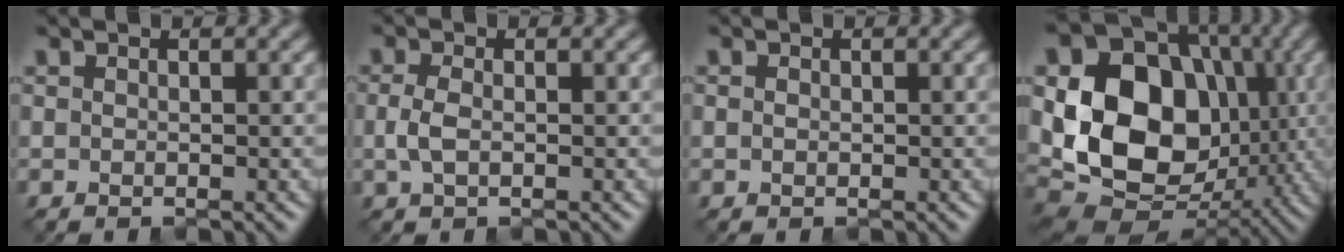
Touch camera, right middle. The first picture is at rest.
{"total": 1.6, "force": [-0.4, 0.8, 1.3], "torque": [-0.033, -0.001, -0.010]}
{"total": 0.0}
{"total": 13.9, "force": [0.6, 10.8, 8.7], "torque": [-0.153, -0.008, 0.001]}